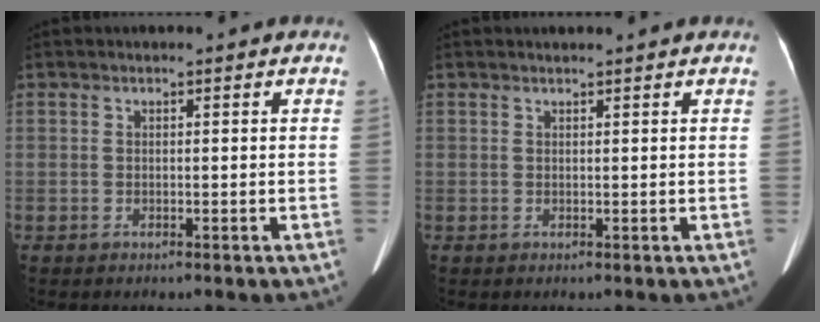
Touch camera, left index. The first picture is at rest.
{"total": 1.9, "force": [1.8, -0.1, 0.6], "torque": [-0.009, 0.011, 0.026]}